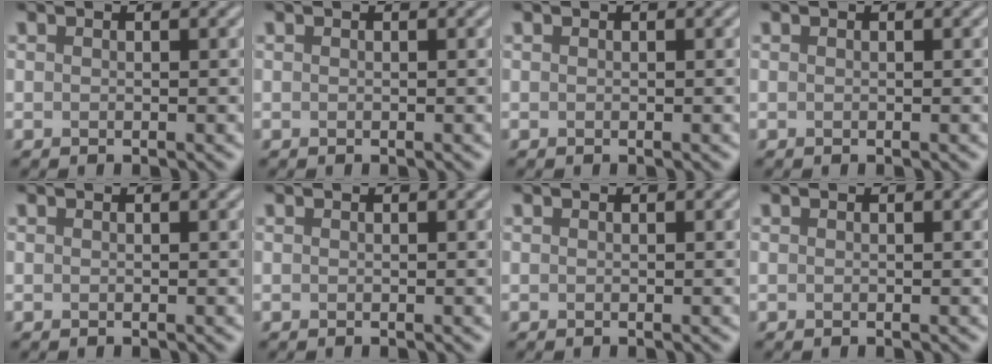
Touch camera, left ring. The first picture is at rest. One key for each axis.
{"total": 0.0}
{"total": 0.0}
{"total": 0.0}
{"total": 0.0}
{"total": 0.0}
{"total": 0.0}
{"total": 0.0}